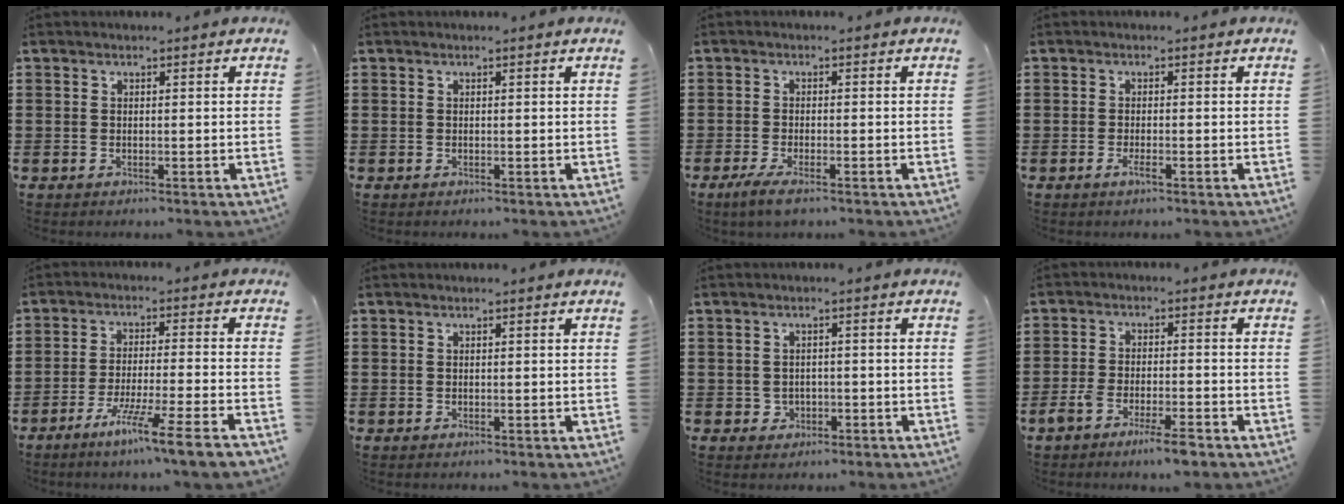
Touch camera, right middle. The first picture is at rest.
{"total": 0.0}
{"total": 2.7, "force": [-1.7, 0.3, 2.0], "torque": [-0.047, -0.006, -0.035]}
{"total": 1.5, "force": [-0.7, 0.3, 1.3], "torque": [-0.032, -0.004, -0.014]}
{"total": 7.6, "force": [-5.7, -0.7, 5.0], "torque": [-0.092, -0.013, -0.108]}
{"total": 0.0}
{"total": 1.3, "force": [-0.5, 1.2, 0.3], "torque": [-0.010, 0.001, -0.012]}
{"total": 5.3, "force": [-3.8, 0.8, 3.7], "torque": [-0.076, -0.004, -0.069]}